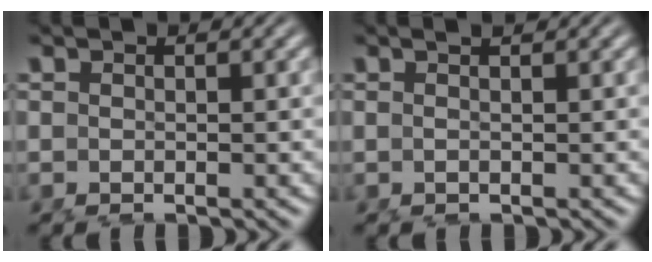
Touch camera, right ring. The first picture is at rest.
{"total": 1.2, "force": [0.4, -0.4, 1.1], "torque": [-0.010, 0.010, 0.001]}